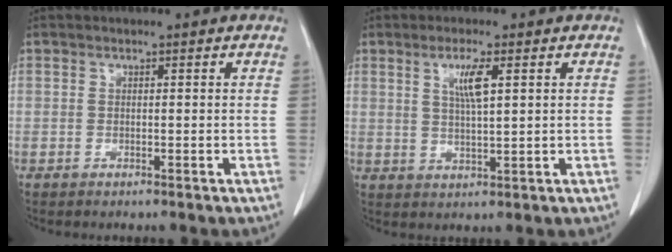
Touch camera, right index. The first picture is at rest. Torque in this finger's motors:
{"motor_torque": [0.37, 0.17, 0.09, 0.05]}